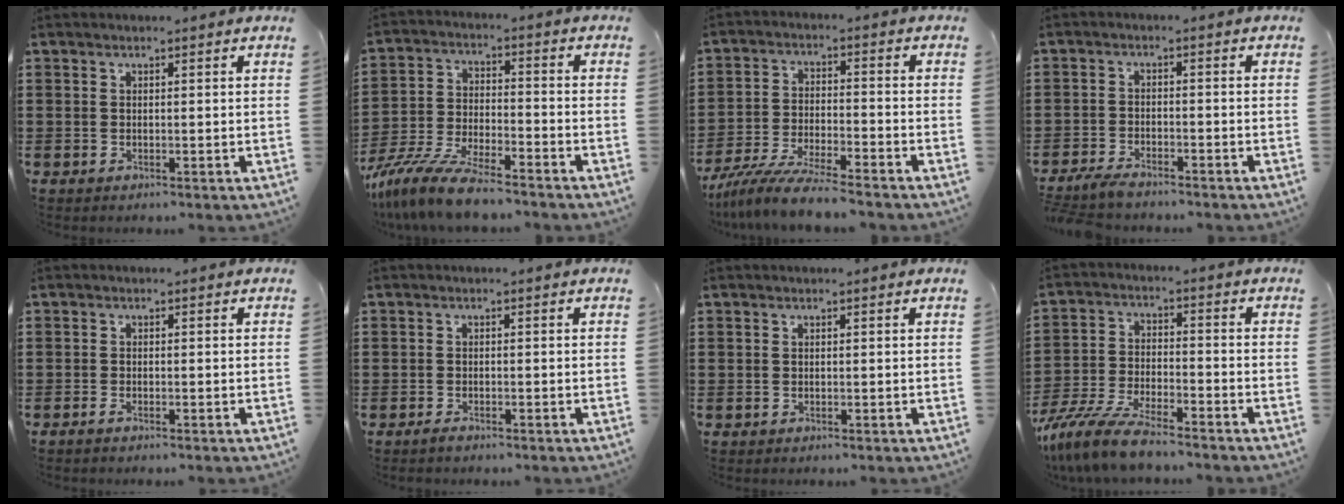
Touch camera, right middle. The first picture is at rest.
{"total": 9.6, "force": [-8.7, 0.9, 4.0], "torque": [-0.091, 0.007, -0.172]}
{"total": 7.9, "force": [-7.3, -0.2, 3.0], "torque": [-0.066, -0.006, -0.141]}
{"total": 3.1, "force": [-2.9, 0.6, 0.9], "torque": [-0.033, -0.001, -0.064]}
{"total": 0.8, "force": [-0.6, 0.1, 0.4], "torque": [-0.010, -0.005, -0.011]}
{"total": 0.9, "force": [-0.7, 0.3, 0.4], "torque": [-0.009, -0.003, -0.014]}
{"total": 0.0}
{"total": 7.9, "force": [-7.2, 0.6, 3.3], "torque": [-0.079, -0.003, -0.142]}